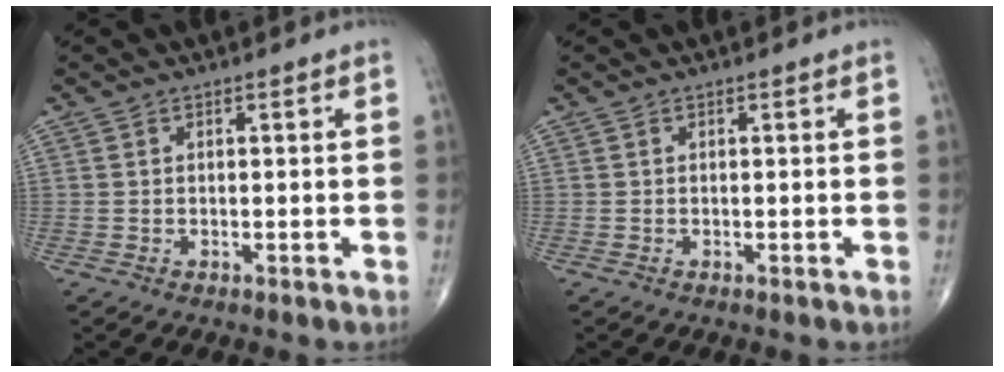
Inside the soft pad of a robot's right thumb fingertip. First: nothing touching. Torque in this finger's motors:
{"motor_torque": [0.48, -0.04, -0.02, -0.21, 0.00]}